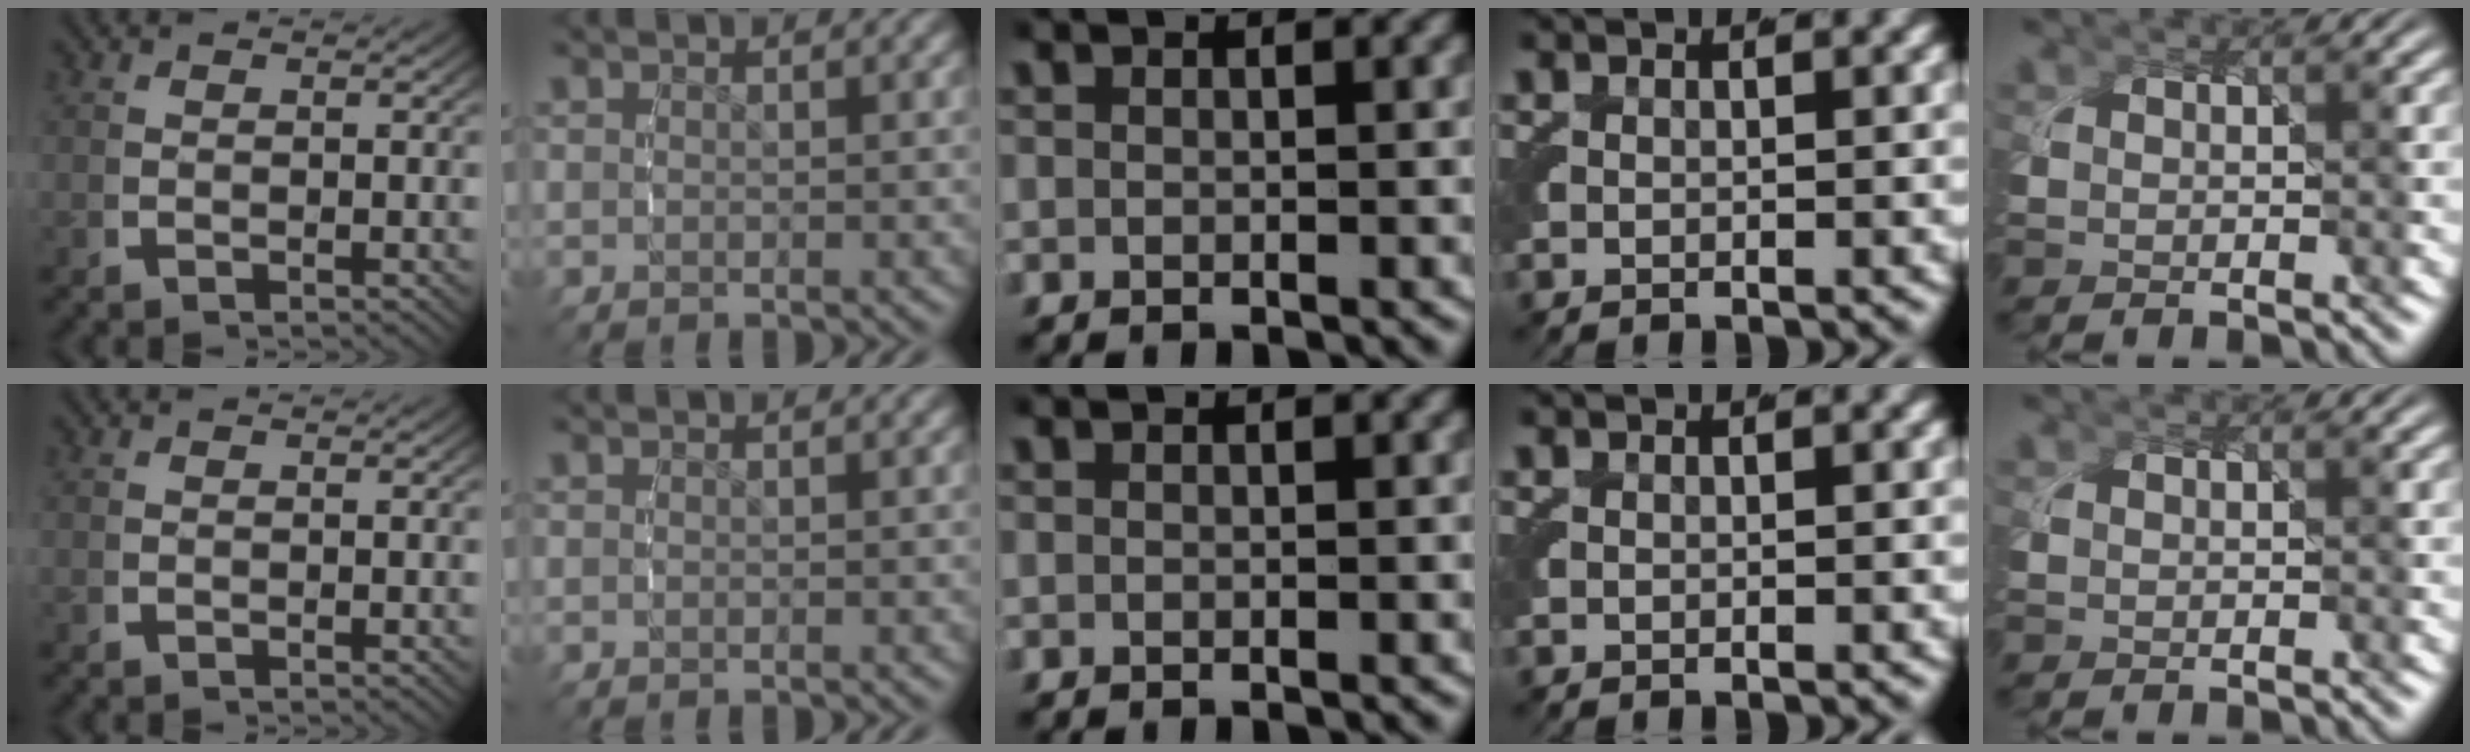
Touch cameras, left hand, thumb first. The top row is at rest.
{}